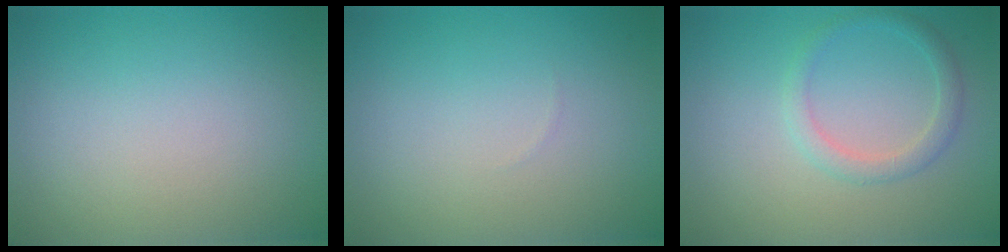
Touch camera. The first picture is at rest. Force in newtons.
{"total": 0.0}
{"total": 1.9, "press": 1.9, "slide": 0.2}